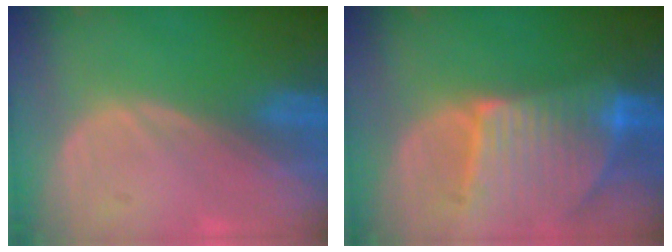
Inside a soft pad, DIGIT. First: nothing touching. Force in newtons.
{"total": 9.6, "press": 8.5, "slide": 4.6}